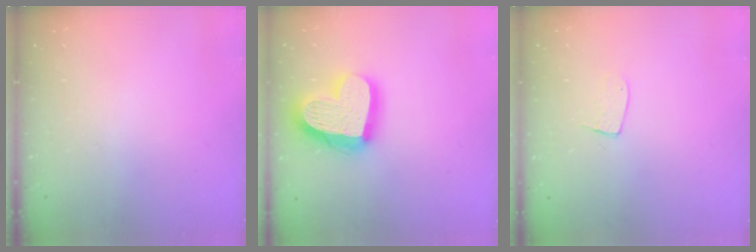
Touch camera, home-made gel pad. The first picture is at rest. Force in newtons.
{"total": 21.6, "press": 21.5, "slide": 1.9}
{"total": 5.2, "press": 5.2, "slide": 0.3}